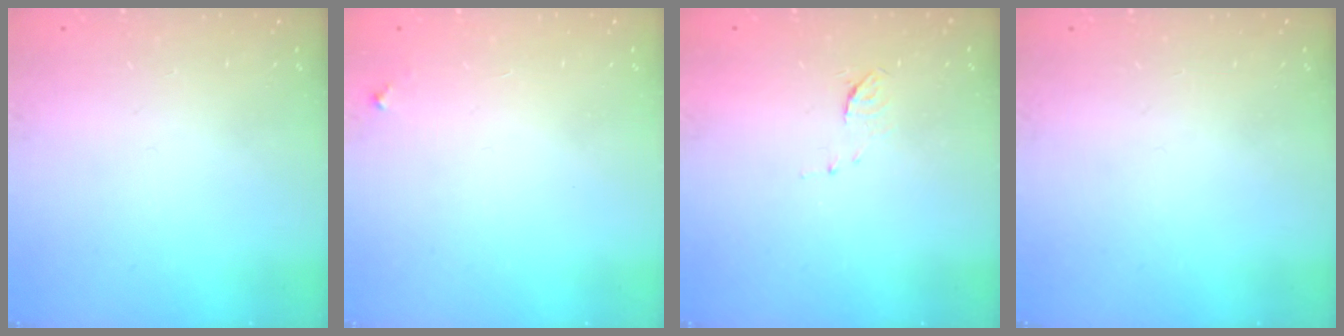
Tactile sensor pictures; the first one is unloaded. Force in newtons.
{"total": 3.3, "press": 3.2, "slide": 0.3}
{"total": 4.1, "press": 4.1, "slide": 0.2}
{"total": 0.0}